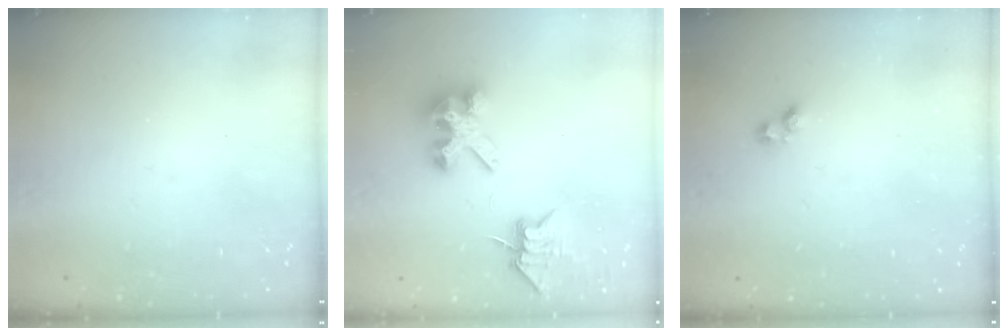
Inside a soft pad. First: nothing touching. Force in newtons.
{"total": 6.7, "press": 6.7, "slide": 0.6}
{"total": 1.3, "press": 1.2, "slide": 0.2}